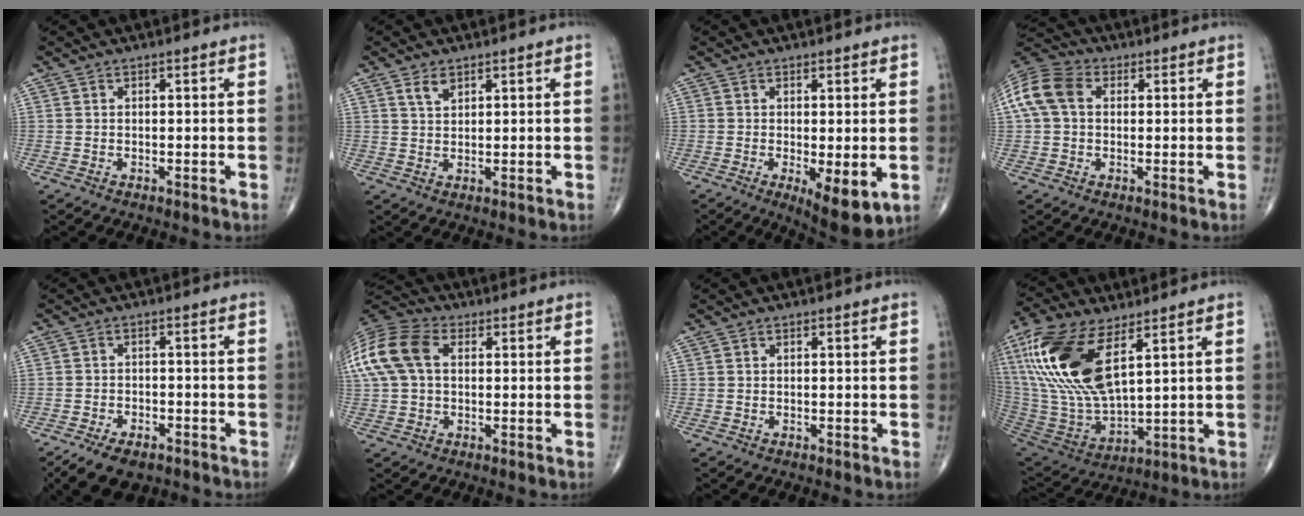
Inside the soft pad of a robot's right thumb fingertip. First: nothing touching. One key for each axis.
{"total": 2.9, "fx": 1.8, "fy": 1.5, "fz": 1.7, "tx": -0.027, "ty": -0.007, "tz": 0.037}
{"total": 8.3, "fx": -2.0, "fy": 2.8, "fz": 7.5, "tx": -0.110, "ty": -0.024, "tz": -0.025}
{"total": 10.3, "fx": 1.8, "fy": 7.4, "fz": 6.9, "tx": -0.148, "ty": 0.031, "tz": 0.028}
{"total": 8.6, "fx": -6.0, "fy": 4.3, "fz": 4.5, "tx": -0.064, "ty": 0.012, "tz": -0.096}
{"total": 14.4, "fx": 2.7, "fy": 9.6, "fz": 10.4, "tx": -0.244, "ty": 0.029, "tz": 0.044}
{"total": 0.0}
{"total": 23.3, "fx": 9.4, "fy": 10.2, "fz": 18.7, "tx": -0.415, "ty": -0.033, "tz": 0.192}